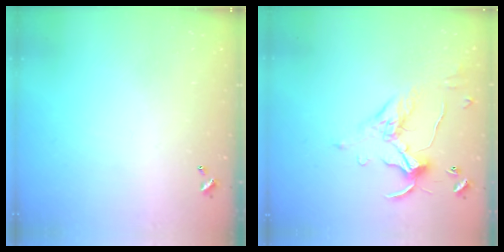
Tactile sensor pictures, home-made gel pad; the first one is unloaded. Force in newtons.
{"total": 1.7, "press": 1.5, "slide": 0.8}